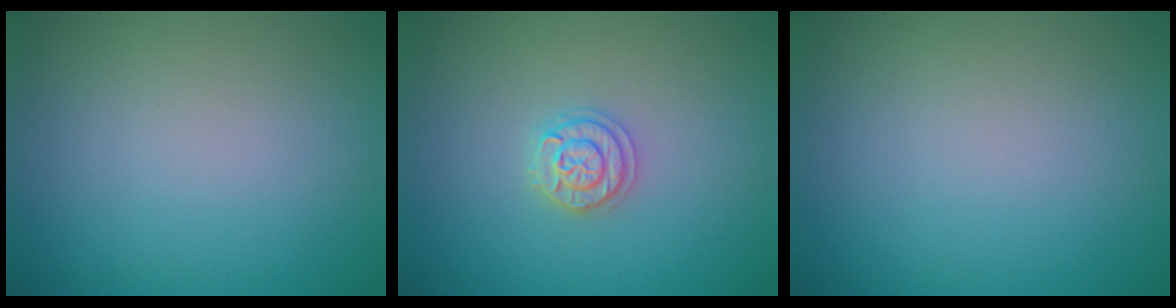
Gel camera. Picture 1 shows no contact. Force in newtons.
{"total": 2.0, "press": 1.9, "slide": 0.3}
{"total": 0.0}